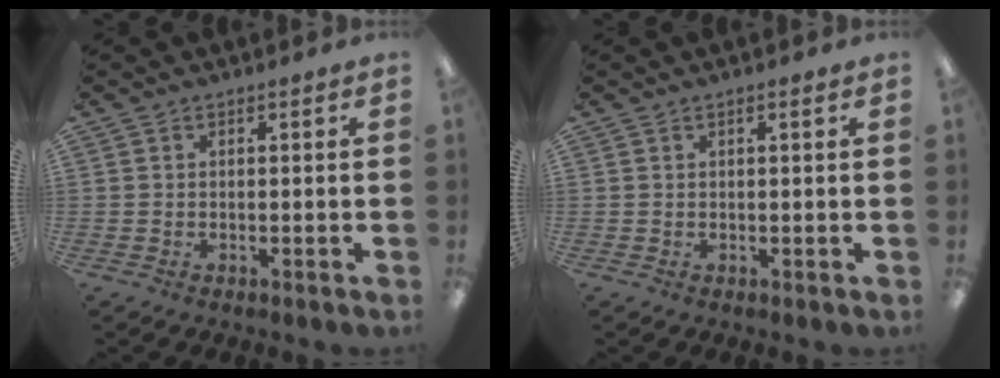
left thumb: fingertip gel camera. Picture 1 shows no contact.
{"total": 1.2, "force": [0.6, 0.2, 1.0], "torque": [-0.020, 0.002, 0.010]}